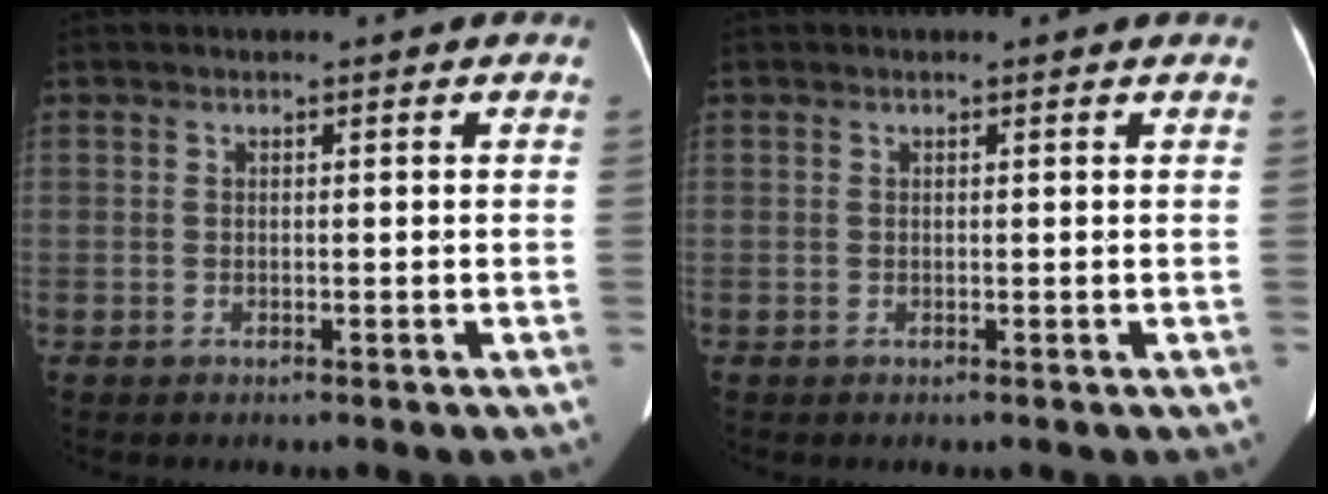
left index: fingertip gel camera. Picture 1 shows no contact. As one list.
[{"total": 0.6, "force": [0.6, 0.0, 0.1], "torque": [-0.004, -0.001, 0.002]}]